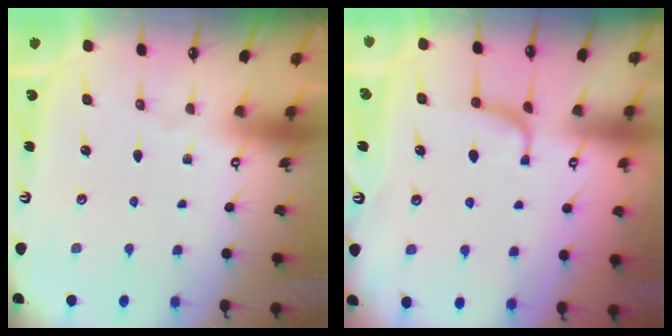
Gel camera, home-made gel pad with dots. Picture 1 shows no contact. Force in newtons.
{"total": 0.9, "press": 0.7, "slide": 0.5}